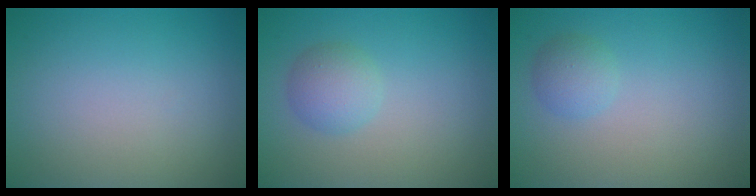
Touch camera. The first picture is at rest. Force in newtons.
{"total": 2.5, "press": 2.5, "slide": 0.1}
{"total": 1.7, "press": 1.7, "slide": 0.1}